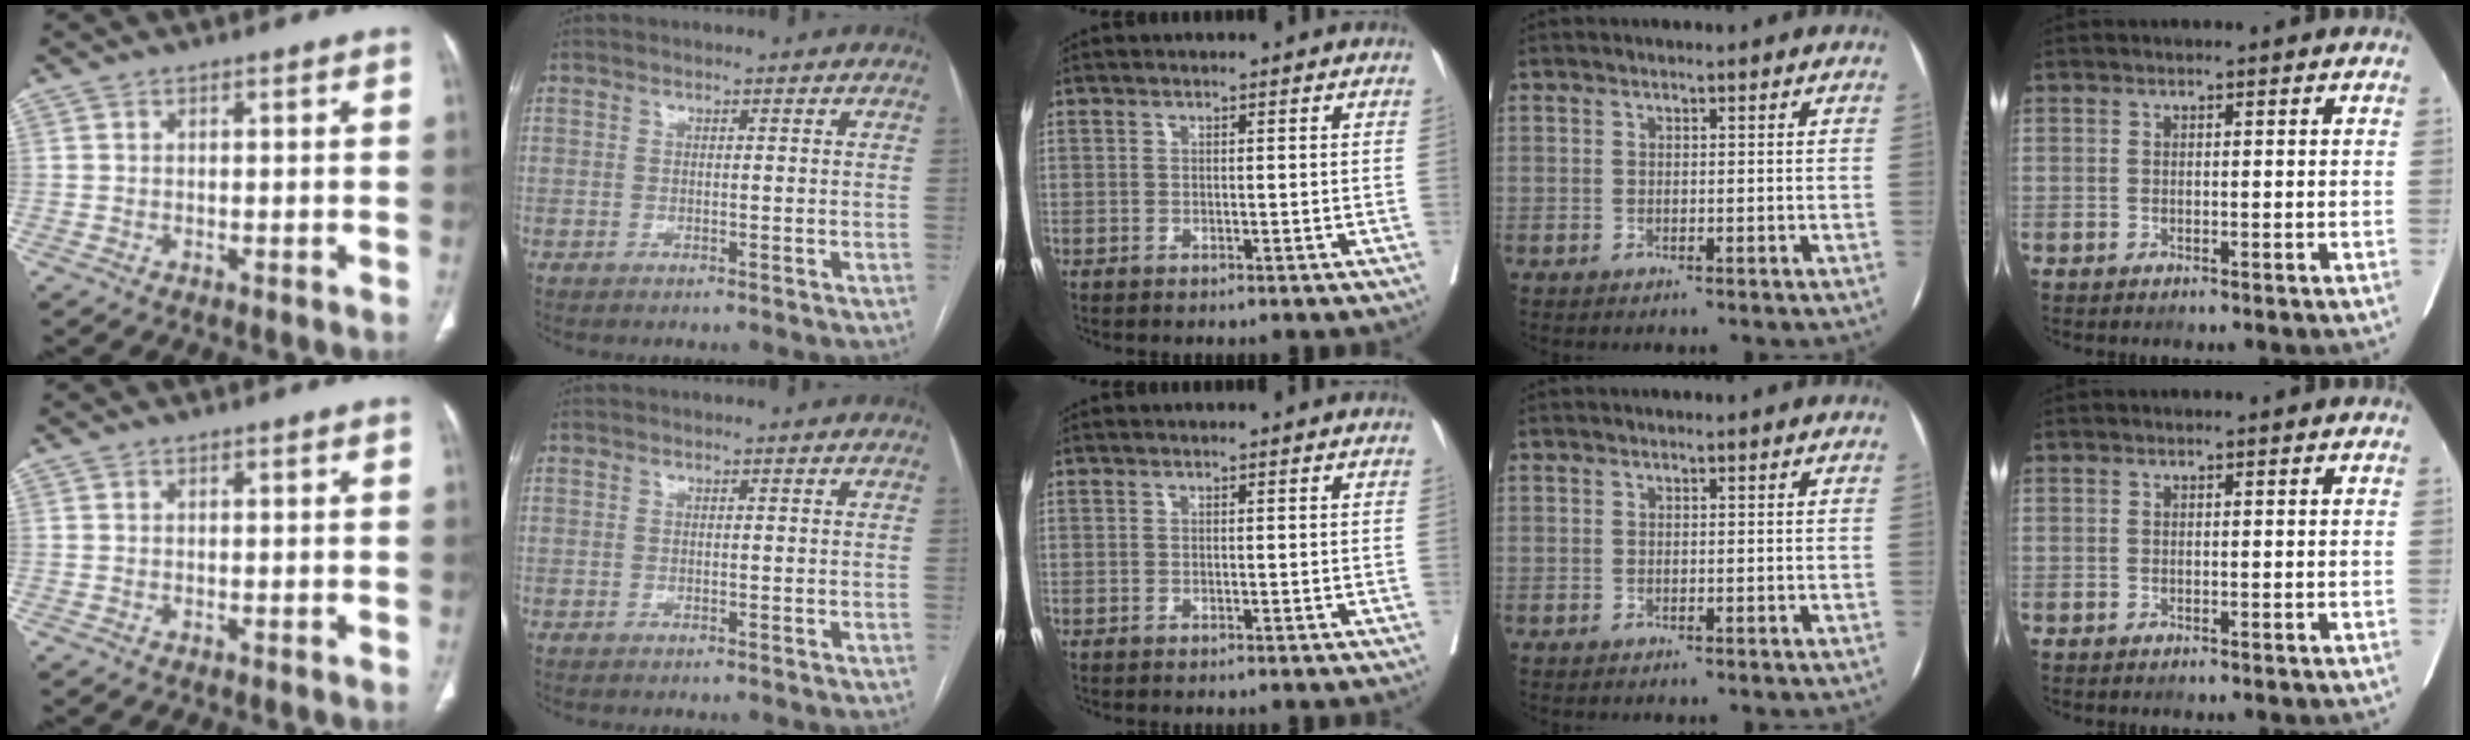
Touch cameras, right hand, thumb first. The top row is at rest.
{}